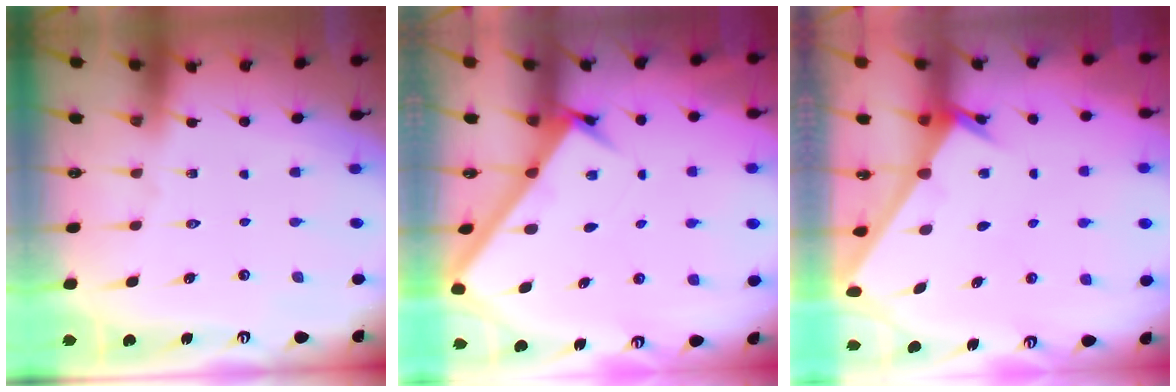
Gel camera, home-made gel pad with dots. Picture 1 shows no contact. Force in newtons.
{"total": 2.7, "press": 2.7, "slide": 0.3}
{"total": 2.3, "press": 2.3, "slide": 0.2}